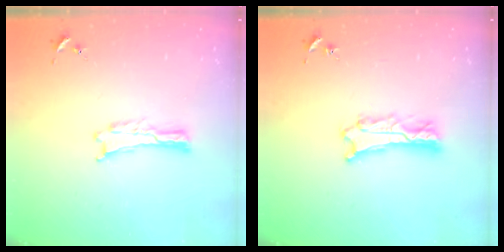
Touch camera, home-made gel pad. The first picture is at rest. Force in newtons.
{"total": 3.3, "press": 3.3, "slide": 0.5}